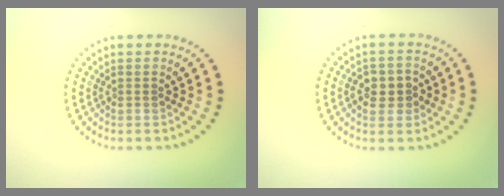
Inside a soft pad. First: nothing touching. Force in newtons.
{"total": 2.7, "press": 2.6, "slide": 0.6}